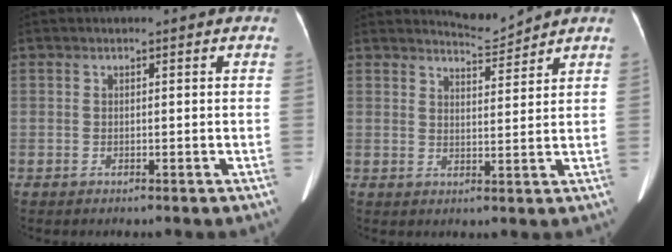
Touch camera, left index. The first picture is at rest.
{"total": 3.4, "force": [3.3, -0.7, -0.6], "torque": [0.002, -0.013, 0.060]}